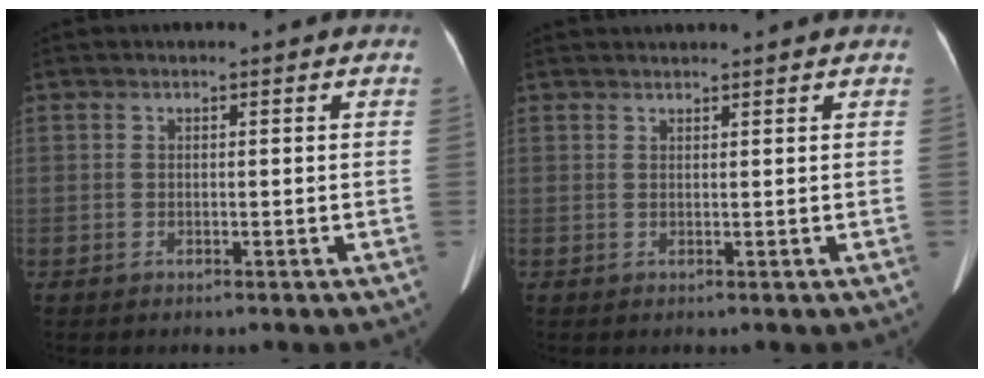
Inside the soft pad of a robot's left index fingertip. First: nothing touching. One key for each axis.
{"total": 3.5, "fx": 3.3, "fy": -0.2, "fz": 1.0, "tx": -0.010, "ty": 0.027, "tz": 0.046}